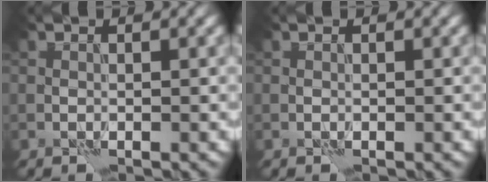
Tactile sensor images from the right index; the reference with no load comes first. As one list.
[{"total": 0.0}]